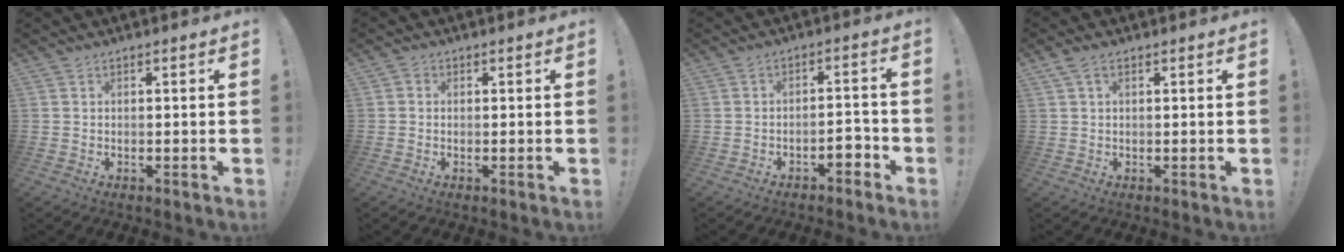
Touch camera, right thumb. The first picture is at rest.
{"total": 0.8, "force": [0.0, 0.8, 0.3], "torque": [-0.004, 0.003, 0.001]}
{"total": 5.2, "force": [-3.4, 2.3, 3.2], "torque": [-0.037, 0.009, -0.058]}
{"total": 2.8, "force": [1.2, 1.6, 2.0], "torque": [-0.040, 0.004, 0.024]}